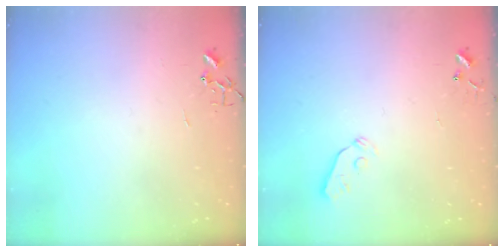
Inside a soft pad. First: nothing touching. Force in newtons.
{"total": 3.3, "press": 3.2, "slide": 0.7}